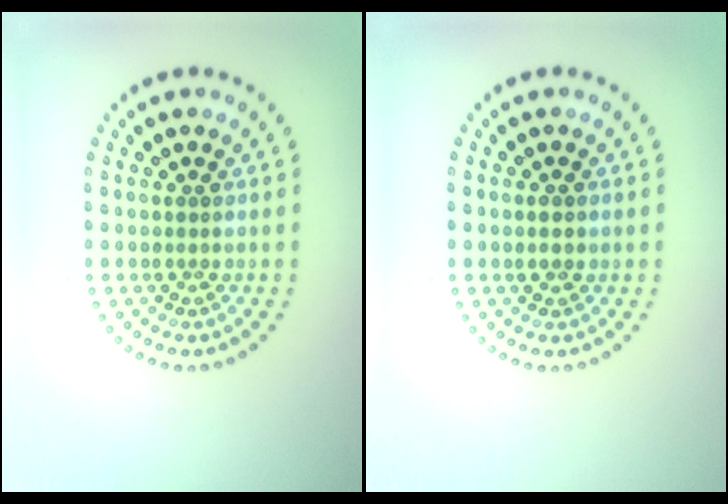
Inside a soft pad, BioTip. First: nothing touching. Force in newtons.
{"total": 1.5, "press": 1.5, "slide": 0.1}